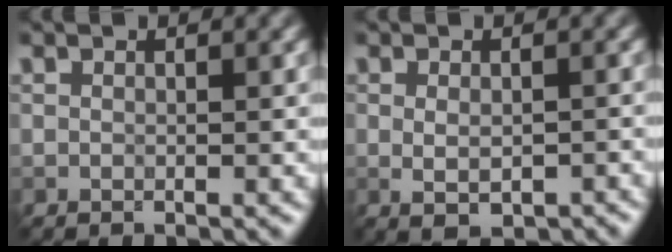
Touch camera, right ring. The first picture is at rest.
{"total": 2.7, "force": [-0.6, 1.3, 2.2], "torque": [-0.039, -0.010, -0.002]}